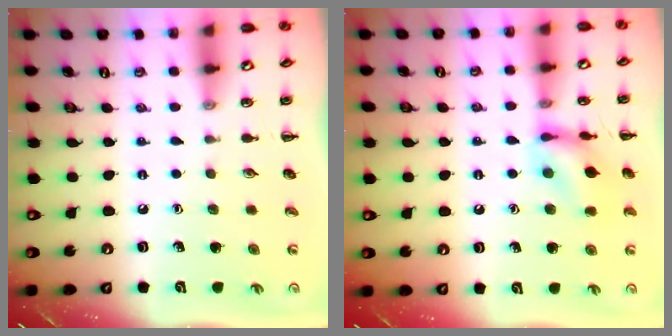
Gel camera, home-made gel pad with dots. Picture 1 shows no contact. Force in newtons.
{"total": 12.6, "press": 12.5, "slide": 1.2}